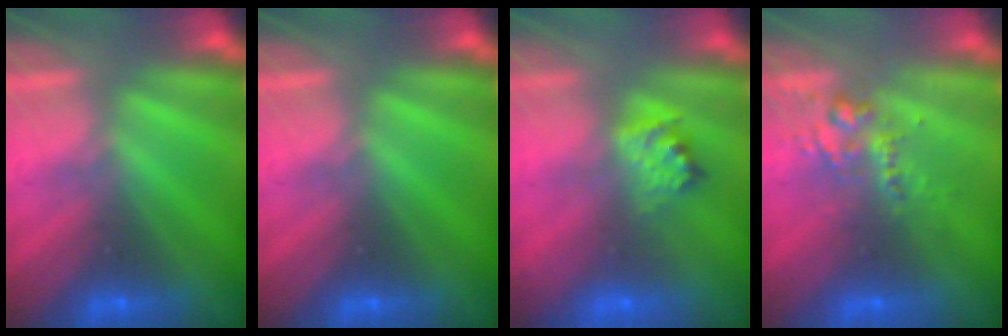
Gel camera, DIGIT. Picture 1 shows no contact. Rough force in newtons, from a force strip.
{"total": 0.0}
{"total": 2.4}
{"total": 2.7}